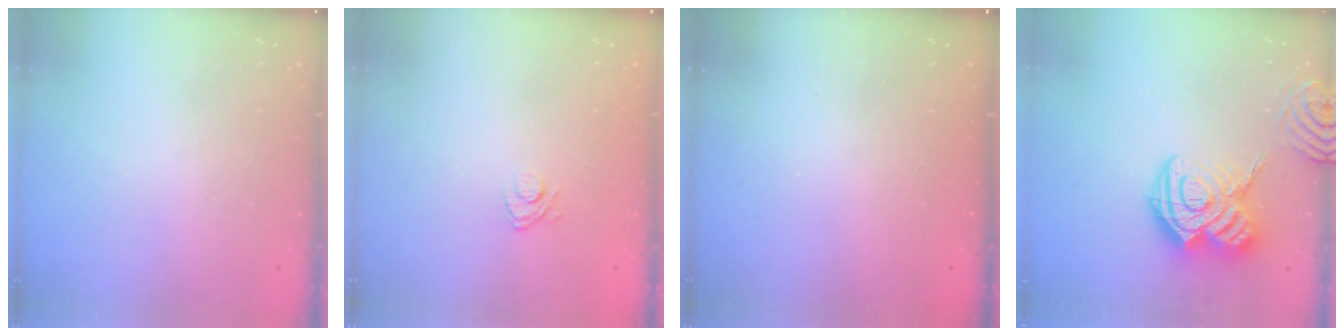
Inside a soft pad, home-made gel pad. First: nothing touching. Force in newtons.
{"total": 6.1, "press": 5.9, "slide": 1.3}
{"total": 2.3, "press": 2.2, "slide": 0.7}
{"total": 18.1, "press": 18.1, "slide": 1.7}